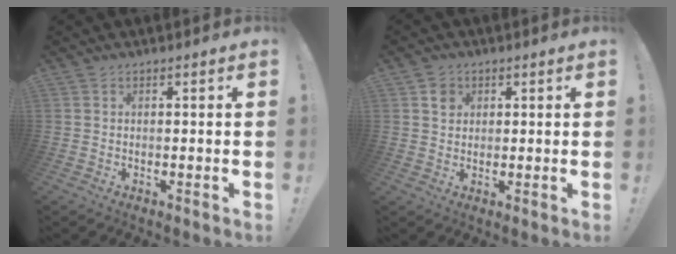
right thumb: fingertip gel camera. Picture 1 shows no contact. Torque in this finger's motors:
{"motor_torque": [0.00, 0.11, 0.14, 0.33, 0.04]}